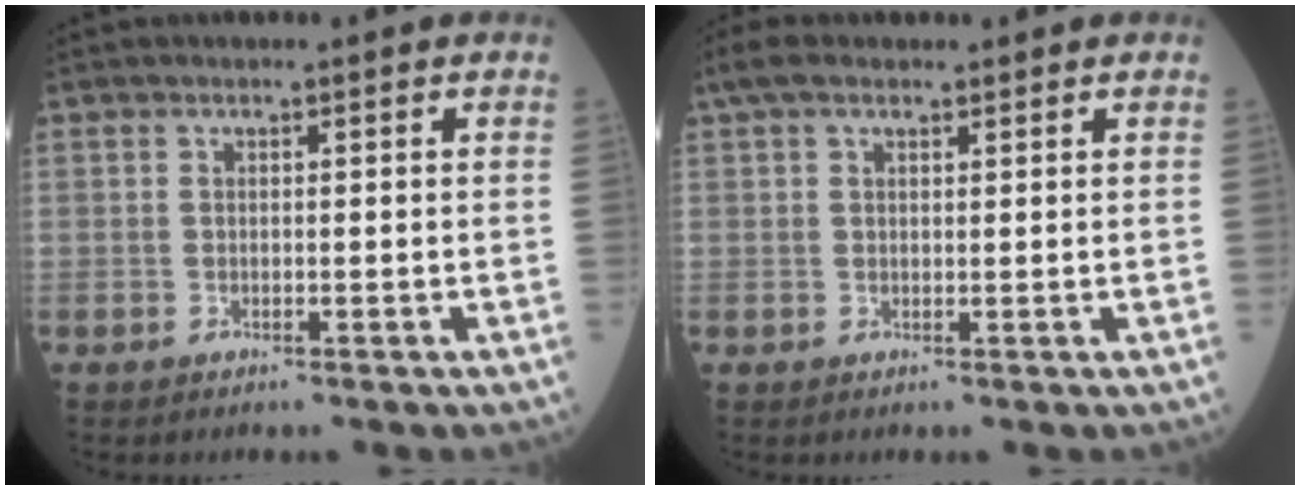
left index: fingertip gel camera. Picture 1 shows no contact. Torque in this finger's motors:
{"motor_torque": [0.12, -0.40, 0.18, 0.05]}